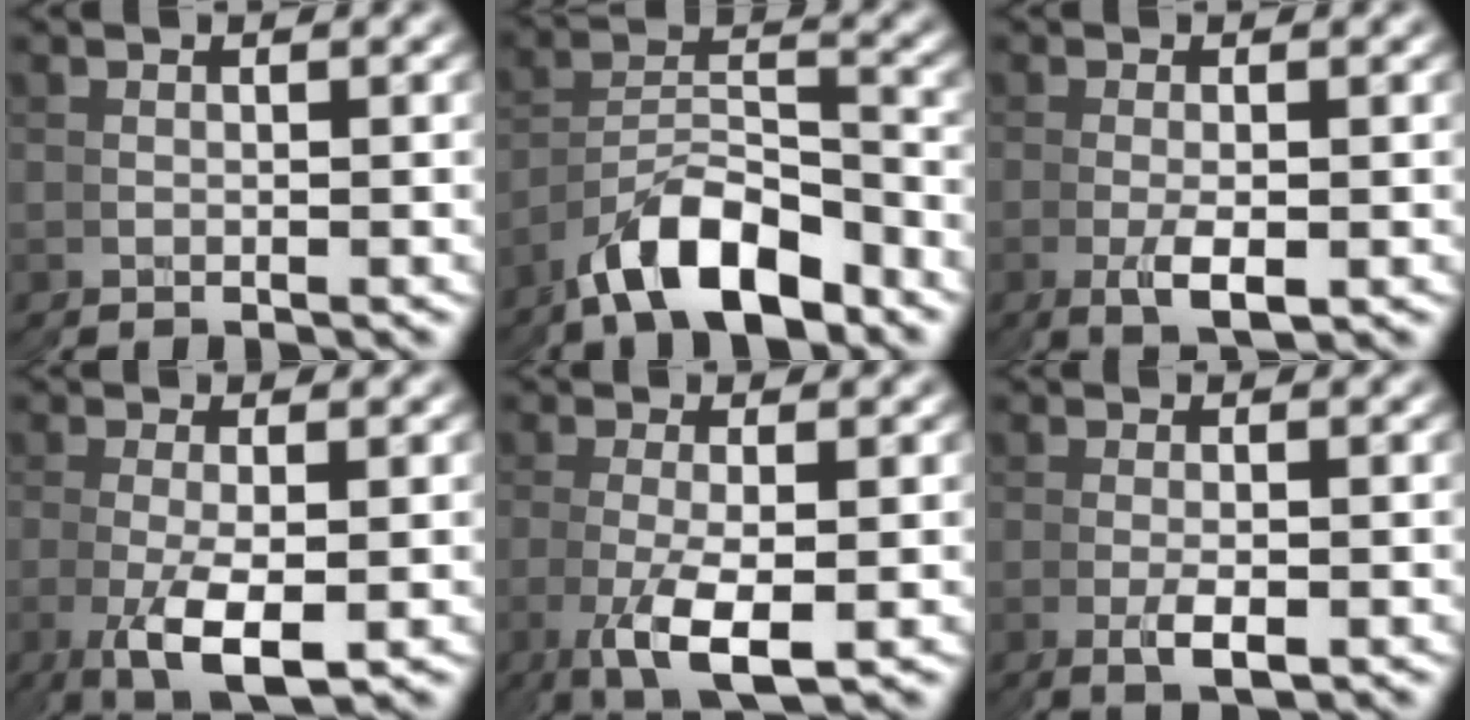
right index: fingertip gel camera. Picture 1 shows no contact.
{"total": 5.8, "force": [-4.4, 2.4, 2.9], "torque": [-0.055, 0.002, -0.076]}
{"total": 3.5, "force": [-0.4, -0.2, 3.5], "torque": [-0.052, 0.007, -0.009]}
{"total": 5.5, "force": [-1.7, 1.0, 5.1], "torque": [-0.101, -0.005, -0.023]}
{"total": 4.9, "force": [-1.3, 0.6, 4.7], "torque": [-0.099, 0.000, -0.021]}
{"total": 2.8, "force": [-0.2, -0.4, 2.8], "torque": [-0.038, 0.008, -0.007]}